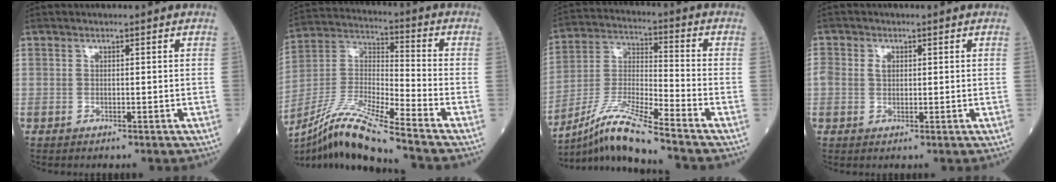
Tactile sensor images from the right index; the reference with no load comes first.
{"total": 15.6, "force": [-12.5, -0.7, 9.3], "torque": [-0.192, -0.015, -0.234]}
{"total": 12.0, "force": [-9.9, -1.2, 6.7], "torque": [-0.142, -0.014, -0.188]}
{"total": 2.8, "force": [0.5, 2.1, 1.7], "torque": [-0.041, 0.013, 0.012]}